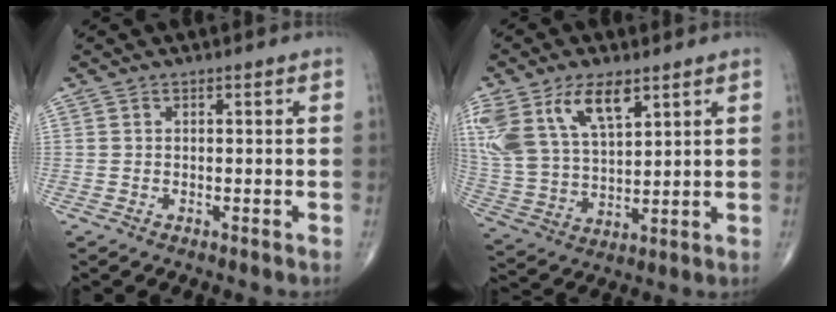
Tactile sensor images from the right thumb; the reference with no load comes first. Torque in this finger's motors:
{"motor_torque": [0.21, 0.64, 1.47, 1.14, 0.18]}